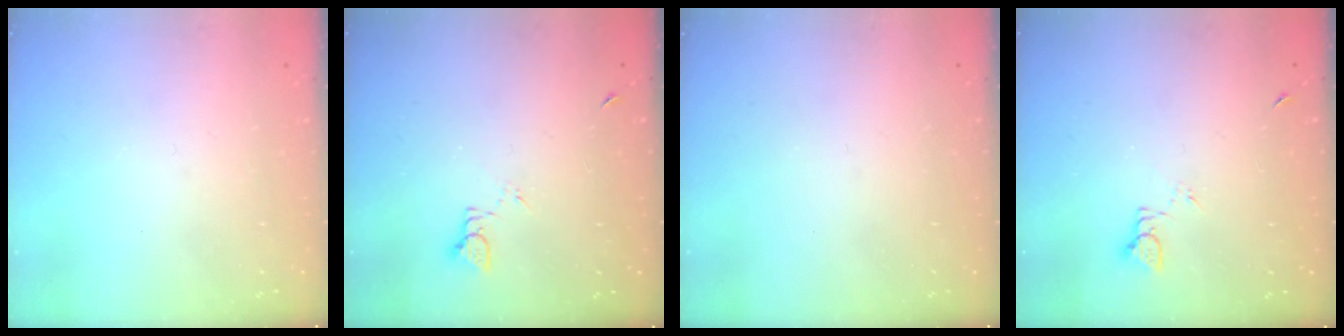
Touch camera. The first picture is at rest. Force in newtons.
{"total": 2.4, "press": 2.4, "slide": 0.3}
{"total": 0.0}
{"total": 2.4, "press": 2.4, "slide": 0.3}